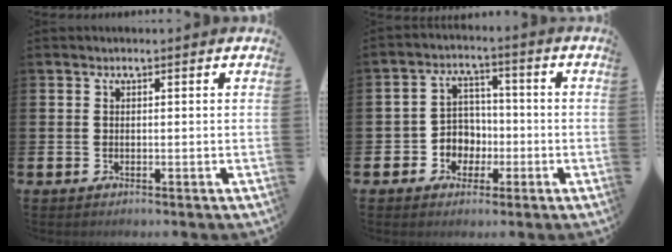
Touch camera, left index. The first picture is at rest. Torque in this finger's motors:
{"motor_torque": [0.40, 0.32, 0.07, 0.05]}